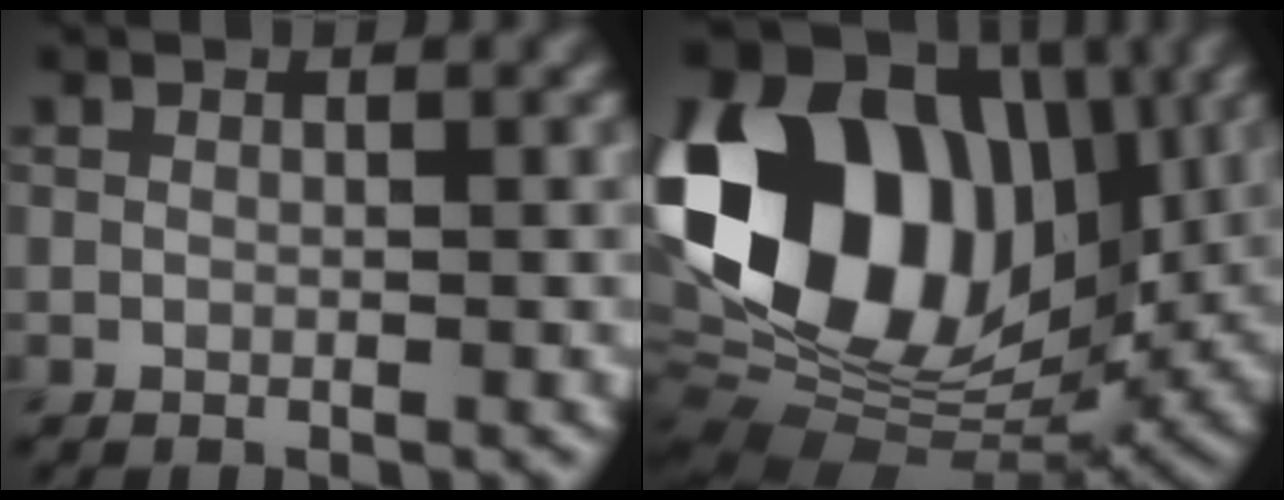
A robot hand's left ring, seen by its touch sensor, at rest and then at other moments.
{"total": 19.0, "force": [2.8, 13.9, 12.6], "torque": [-0.237, 0.018, 0.039]}